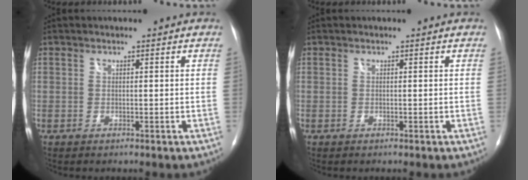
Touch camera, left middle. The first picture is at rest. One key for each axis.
{"total": 0.0}